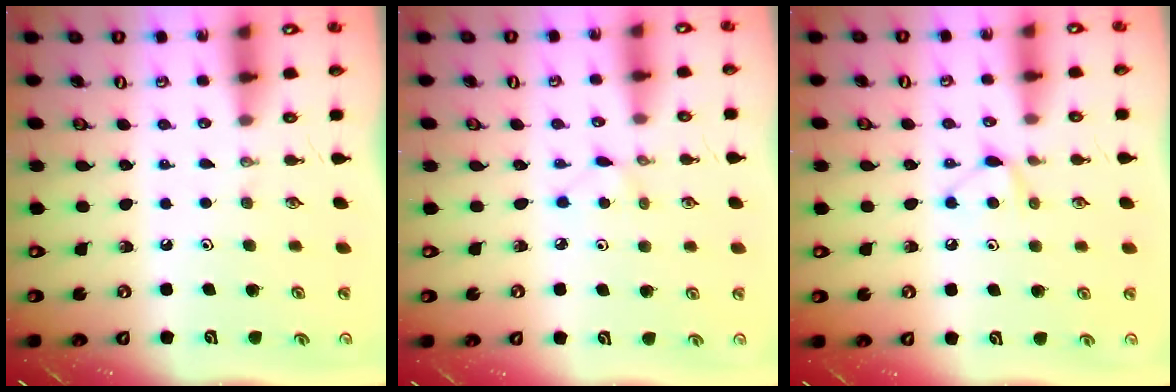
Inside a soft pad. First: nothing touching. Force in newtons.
{"total": 2.2, "press": 2.2, "slide": 0.3}
{"total": 6.7, "press": 6.7, "slide": 0.8}